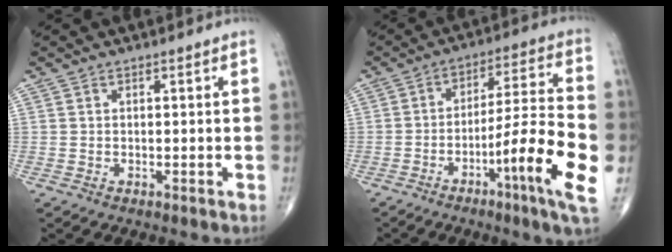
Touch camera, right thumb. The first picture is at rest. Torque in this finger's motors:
{"motor_torque": [2.25, 1.41, 0.90, -0.98, 0.33]}